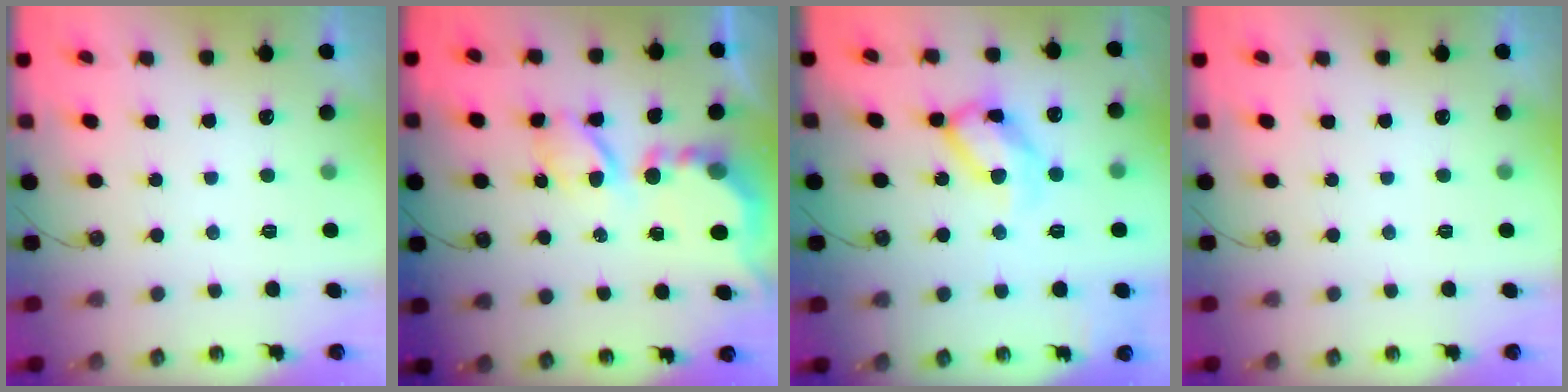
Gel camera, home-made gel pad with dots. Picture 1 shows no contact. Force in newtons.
{"total": 6.6, "press": 6.5, "slide": 0.6}
{"total": 14.6, "press": 14.5, "slide": 1.7}
{"total": 0.0}